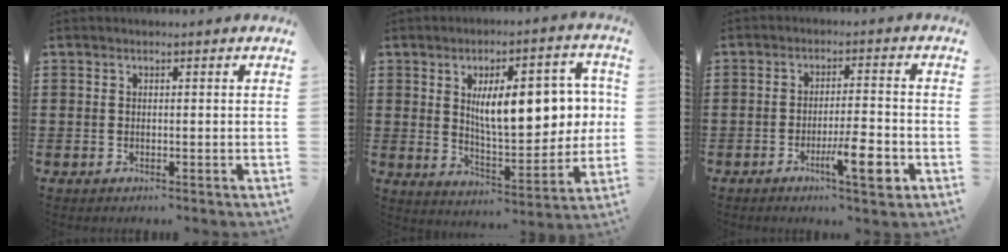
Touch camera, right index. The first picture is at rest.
{"total": 12.4, "force": [2.6, 5.2, 11.0], "torque": [-0.167, 0.002, 0.040]}
{"total": 7.1, "force": [-3.3, 1.2, 6.2], "torque": [-0.107, -0.007, -0.055]}